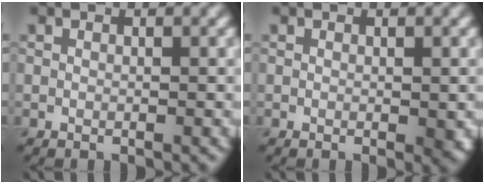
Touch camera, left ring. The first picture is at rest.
{"total": 0.9, "force": [-0.1, 0.3, 0.9], "torque": [-0.010, -0.002, 0.000]}